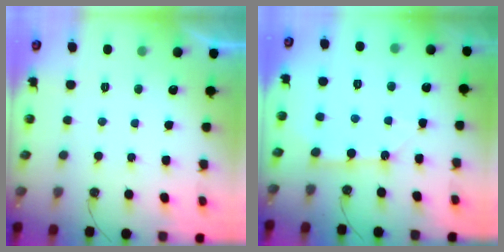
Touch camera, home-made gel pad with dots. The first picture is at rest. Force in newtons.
{"total": 5.1, "press": 5.1, "slide": 0.2}